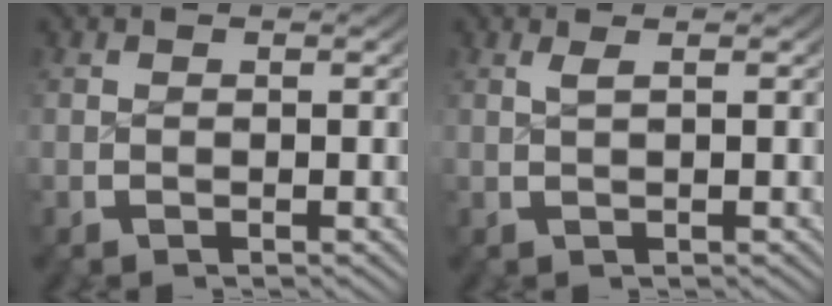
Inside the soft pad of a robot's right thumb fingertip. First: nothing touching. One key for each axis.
{"total": 0.9, "fx": 0.6, "fy": -0.1, "fz": 0.7, "tx": -0.013, "ty": 0.000, "tz": 0.015}